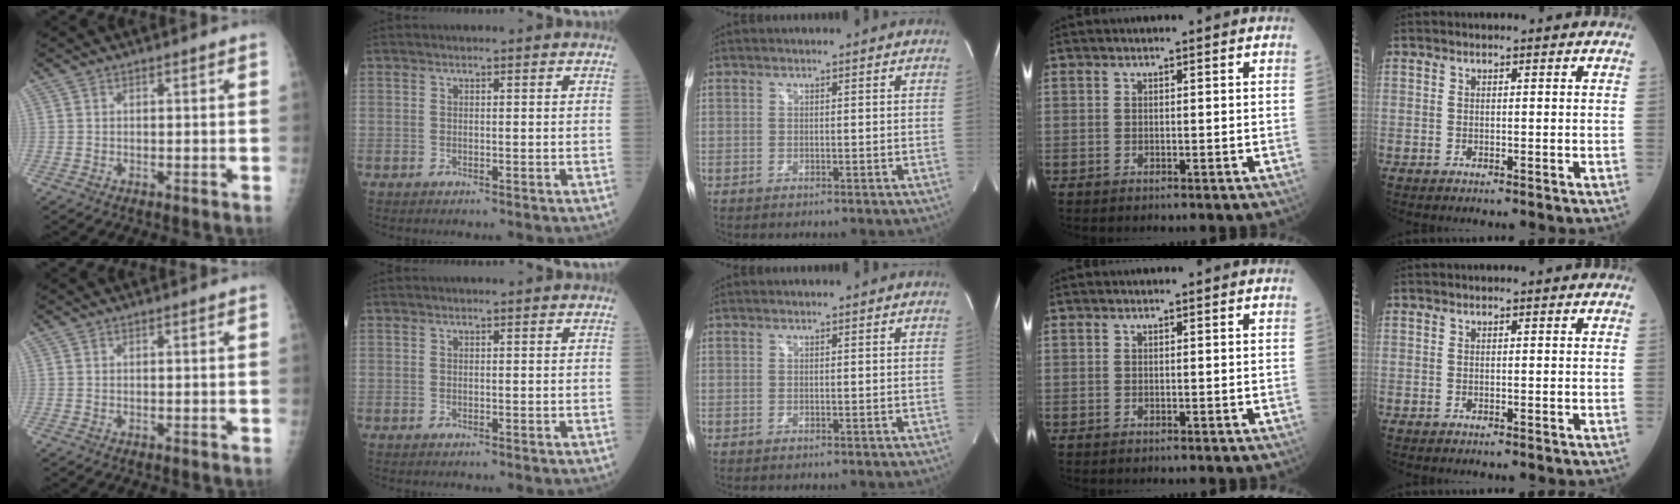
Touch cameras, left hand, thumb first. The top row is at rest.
{}